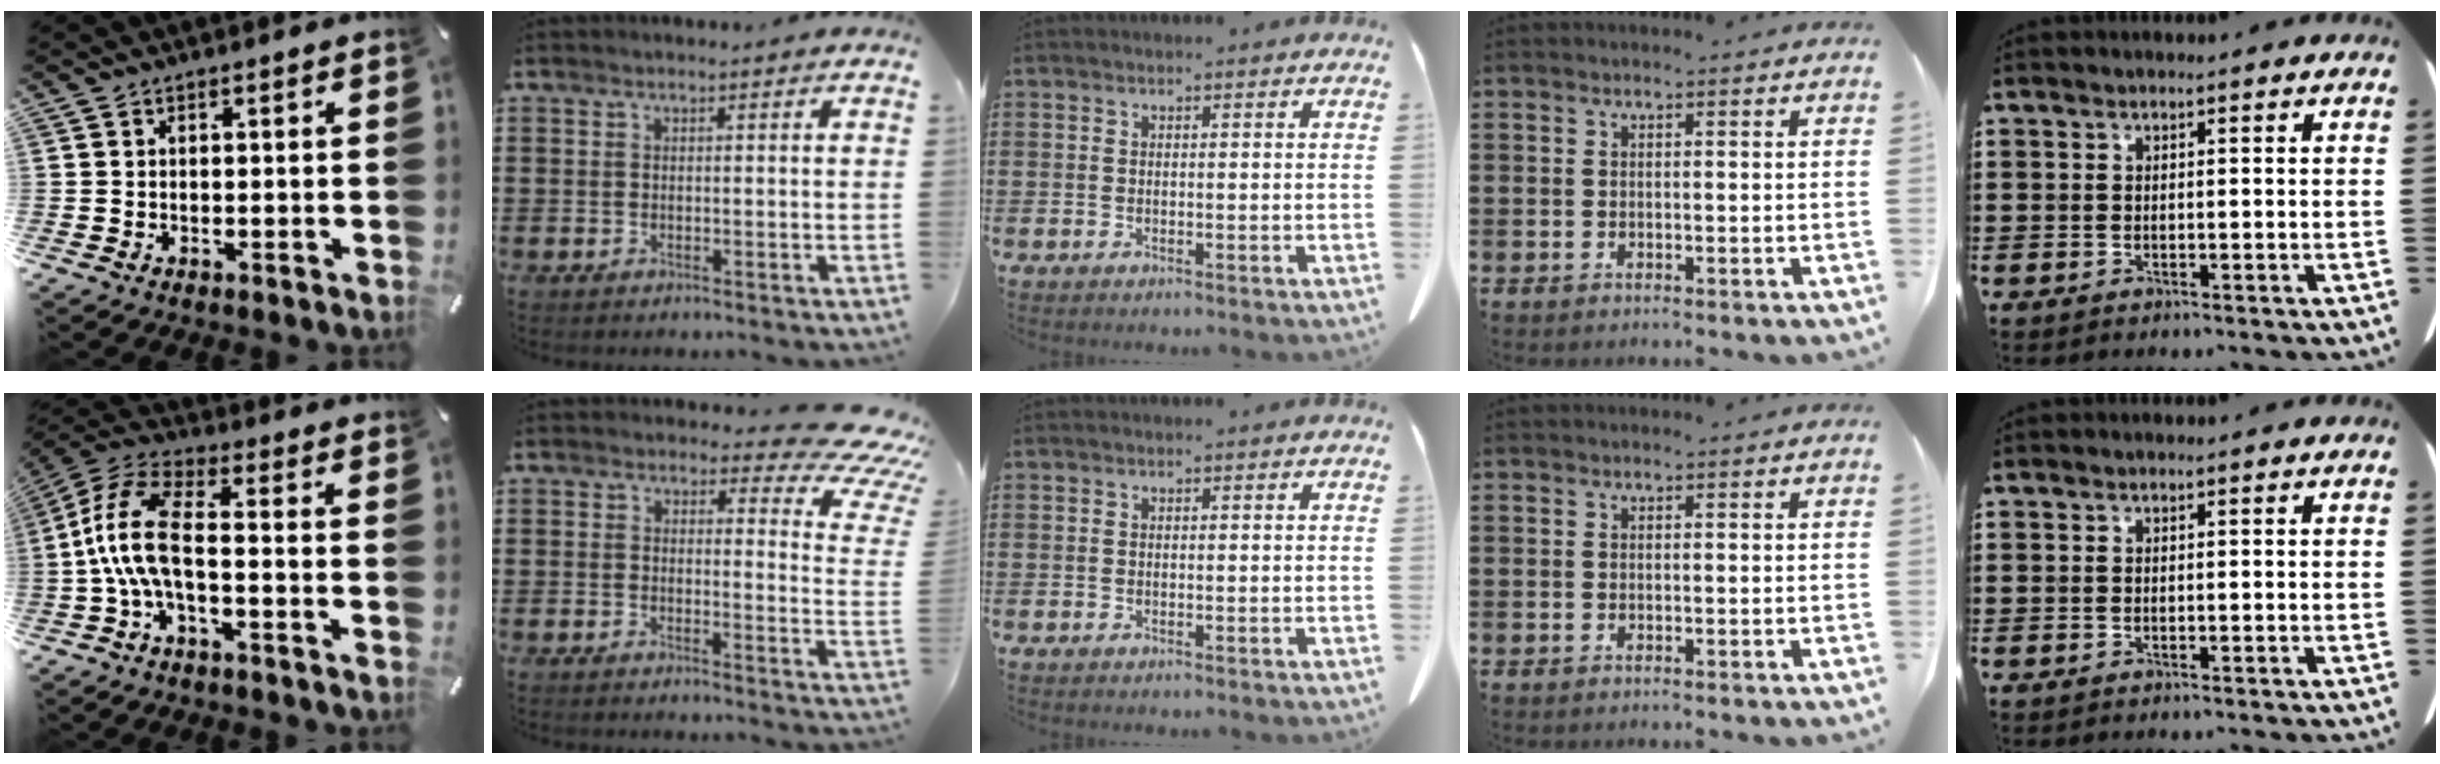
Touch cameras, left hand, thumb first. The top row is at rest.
{"thumb": {"total": 11.7, "force": [-2.0, 4.8, 10.5], "torque": [-0.224, 0.000, -0.038]}, "index": {"total": 5.8, "force": [4.6, 1.5, 3.2], "torque": [-0.050, -0.028, 0.078]}}